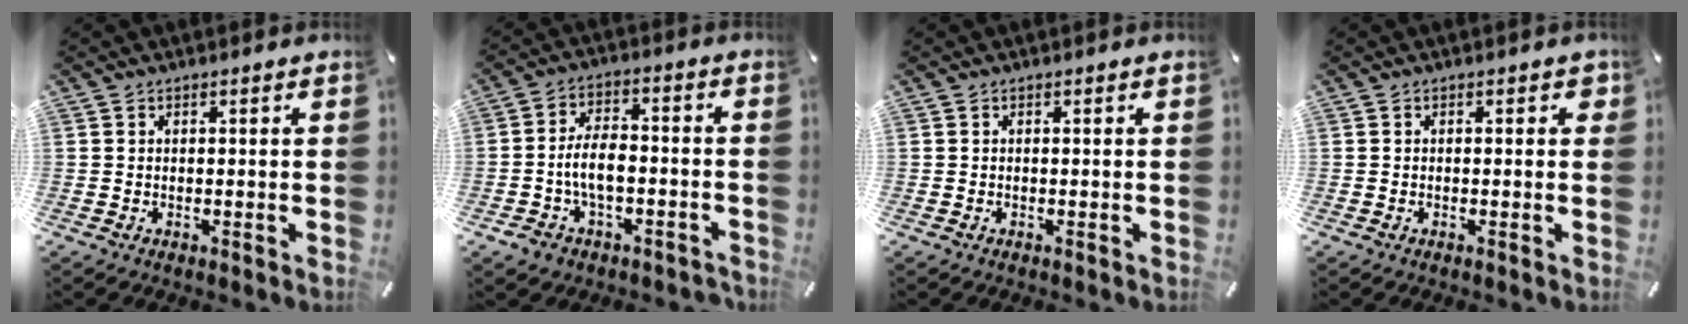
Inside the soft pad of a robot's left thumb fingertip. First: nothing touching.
{"total": 8.3, "force": [-2.2, 5.5, 5.9], "torque": [-0.117, 0.016, -0.040]}
{"total": 0.0}
{"total": 1.4, "force": [-0.2, 1.0, 1.0], "torque": [-0.010, 0.003, -0.007]}